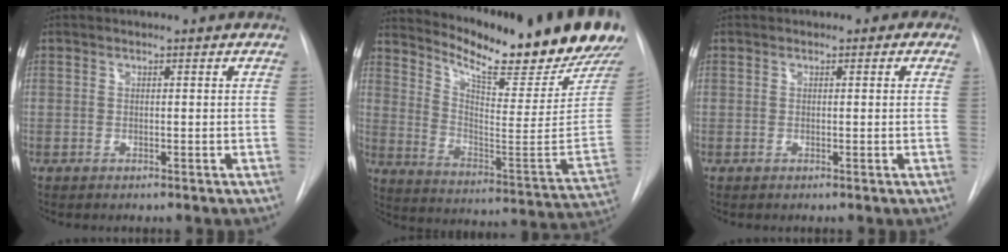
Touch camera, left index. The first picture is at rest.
{"total": 23.2, "force": [20.4, 1.5, 10.9], "torque": [-0.187, -0.096, 0.281]}
{"total": 1.1, "force": [0.4, 0.9, 0.4], "torque": [0.002, 0.006, 0.000]}